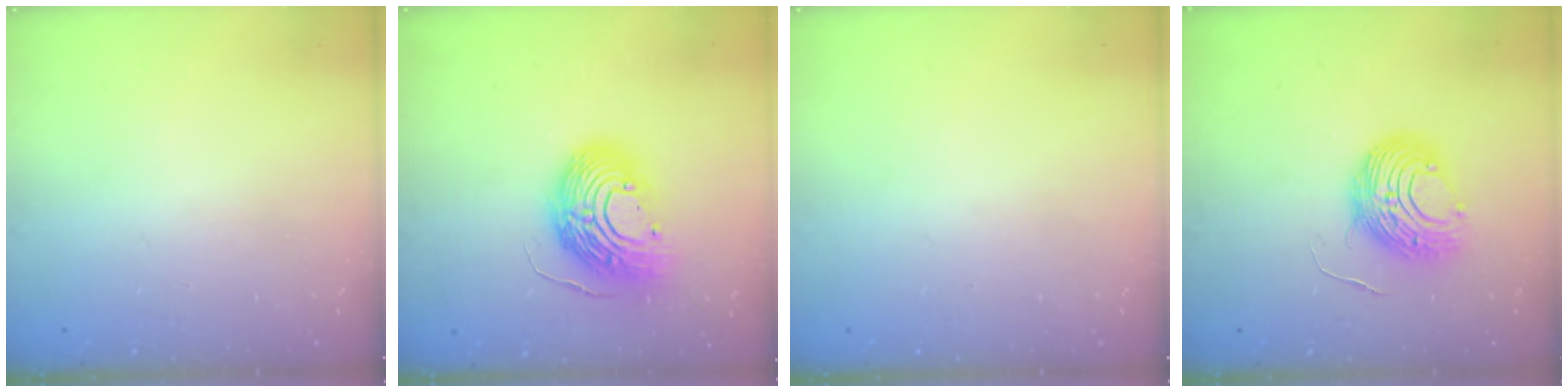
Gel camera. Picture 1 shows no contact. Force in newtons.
{"total": 16.0, "press": 15.8, "slide": 2.4}
{"total": 0.0}
{"total": 10.3, "press": 10.3, "slide": 0.7}